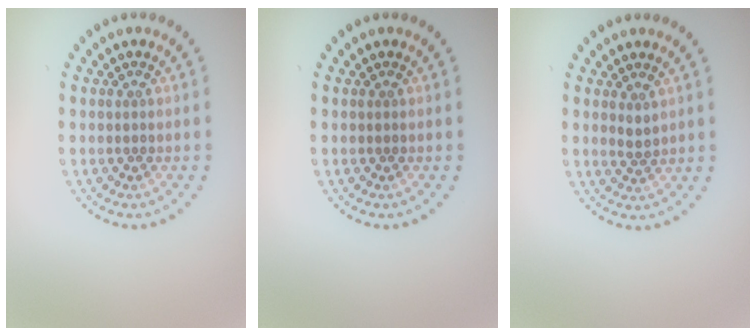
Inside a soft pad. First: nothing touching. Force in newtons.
{"total": 0.0}
{"total": 1.0, "press": 0.9, "slide": 0.6}